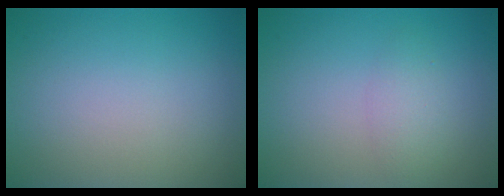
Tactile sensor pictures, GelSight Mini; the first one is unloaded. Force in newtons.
{"total": 1.8, "press": 1.8, "slide": 0.2}